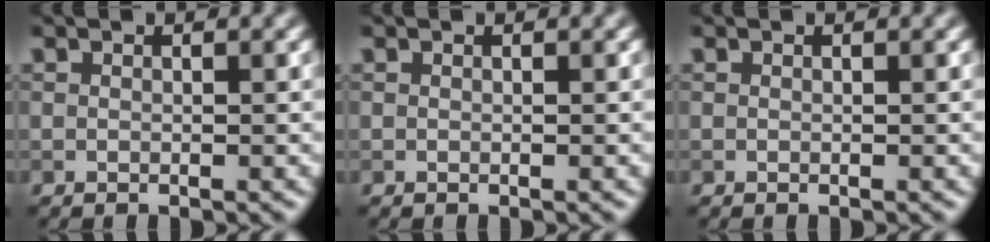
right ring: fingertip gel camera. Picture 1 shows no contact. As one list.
[{"total": 0.0}, {"total": 0.0}]